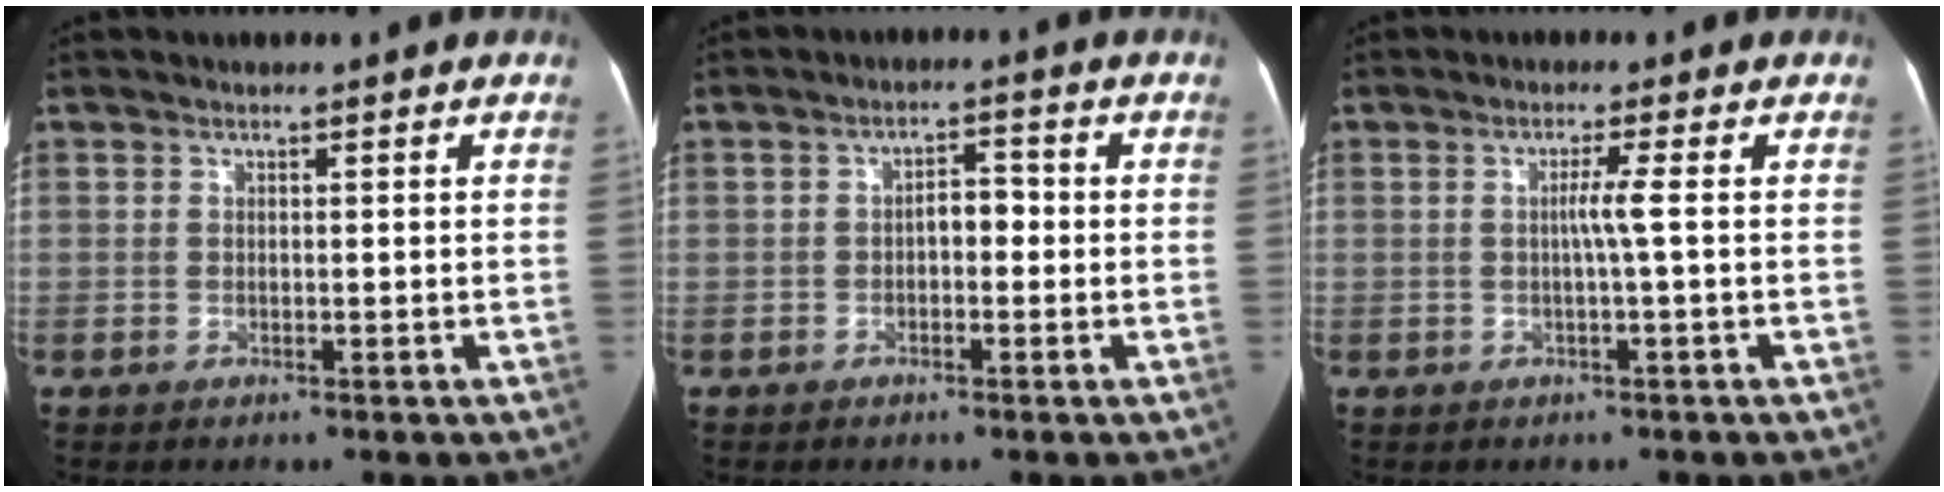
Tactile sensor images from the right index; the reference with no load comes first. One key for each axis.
{"total": 3.1, "fx": -0.5, "fy": 1.7, "fz": 2.5, "tx": -0.036, "ty": 0.021, "tz": -0.009}
{"total": 2.5, "fx": -0.2, "fy": -0.8, "fz": 2.3, "tx": -0.040, "ty": 0.001, "tz": -0.004}